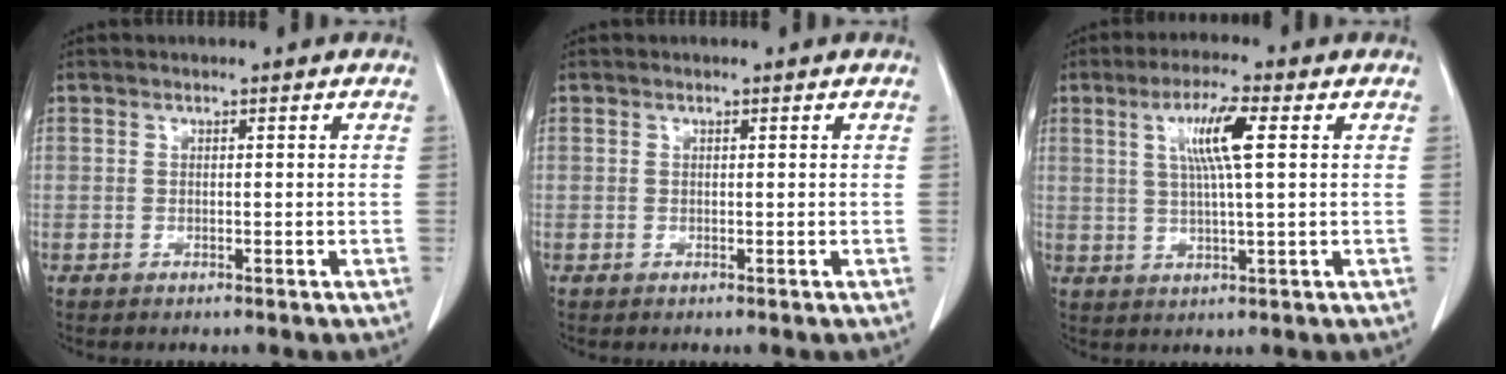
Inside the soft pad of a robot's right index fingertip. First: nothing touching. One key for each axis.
{"total": 0.0}
{"total": 7.2, "fx": 2.1, "fy": 0.1, "fz": 6.8, "tx": -0.128, "ty": 0.005, "tz": 0.039}